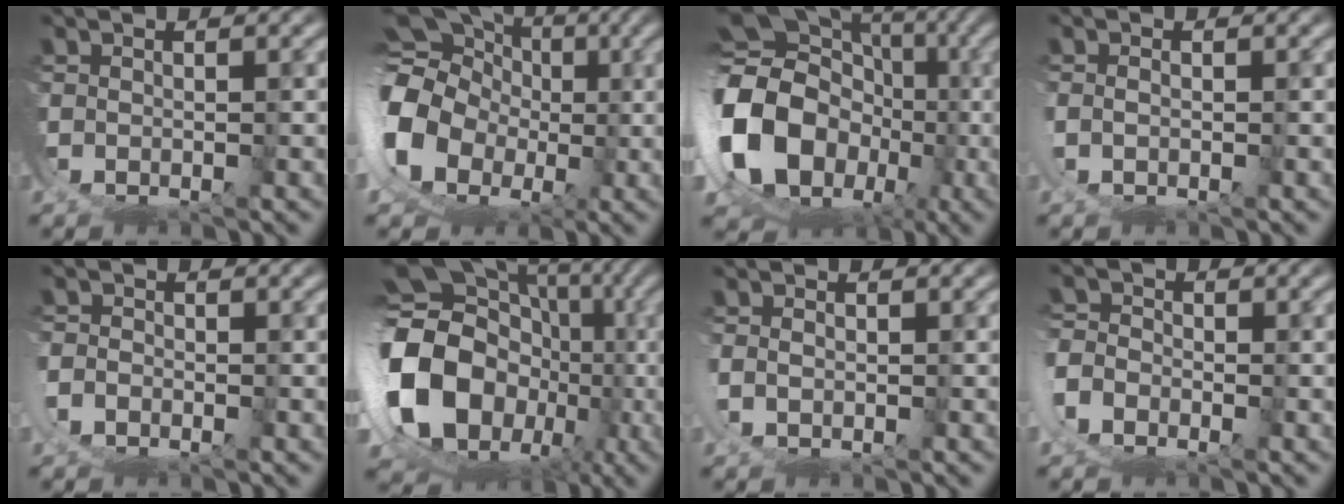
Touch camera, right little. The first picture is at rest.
{"total": 12.7, "force": [1.7, 11.7, 4.7], "torque": [-0.144, -0.027, 0.024]}
{"total": 15.9, "force": [-0.6, 13.8, 8.0], "torque": [-0.195, -0.053, -0.003]}
{"total": 0.5, "force": [0.2, 0.4, 0.2], "torque": [-0.008, -0.003, 0.003]}
{"total": 2.5, "force": [-1.3, 2.2, -0.1], "torque": [-0.010, -0.014, -0.021]}
{"total": 16.1, "force": [-0.1, 12.9, 9.7], "torque": [-0.210, -0.033, 0.004]}
{"total": 0.7, "force": [0.7, 0.2, -0.2], "torque": [-0.005, -0.002, 0.012]}
{"total": 4.3, "force": [-2.0, 3.9, 0.3], "torque": [-0.033, -0.017, -0.036]}